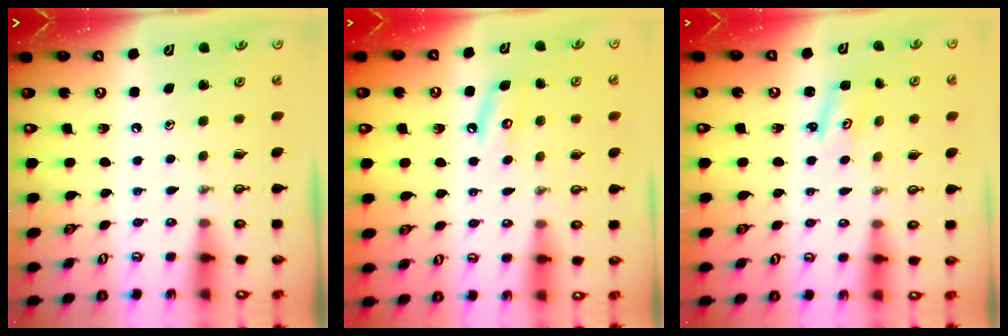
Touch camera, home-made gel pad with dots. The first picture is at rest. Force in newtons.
{"total": 5.4, "press": 5.4, "slide": 0.3}
{"total": 2.1, "press": 2.1, "slide": 0.2}